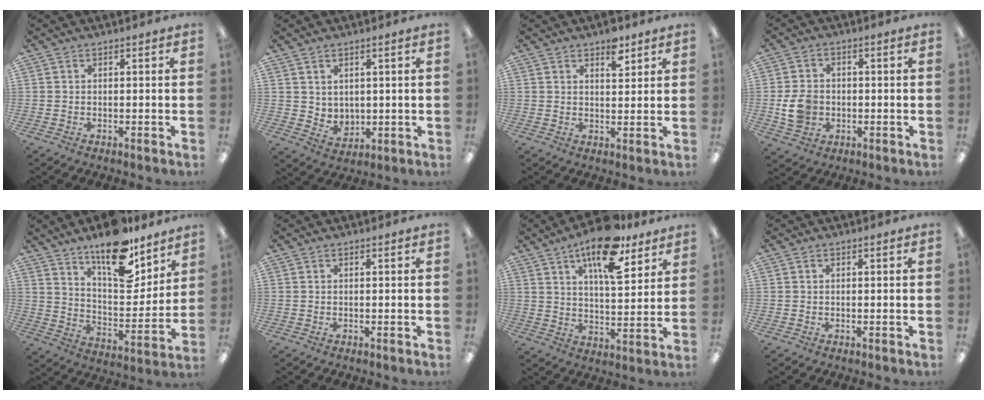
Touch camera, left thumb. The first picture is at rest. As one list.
[{"total": 3.9, "force": [3.0, 2.5, 0.4], "torque": [-0.010, -0.018, 0.056]}, {"total": 5.6, "force": [3.8, 2.5, 3.2], "torque": [-0.022, -0.025, 0.058]}, {"total": 7.2, "force": [-1.2, 5.8, 4.0], "torque": [-0.073, 0.005, -0.022]}, {"total": 17.5, "force": [13.5, 6.7, 8.9], "torque": [-0.136, -0.094, 0.232]}, {"total": 0.0}, {"total": 16.2, "force": [10.4, 6.5, 10.7], "torque": [-0.155, -0.048, 0.171]}, {"total": 0.0}]